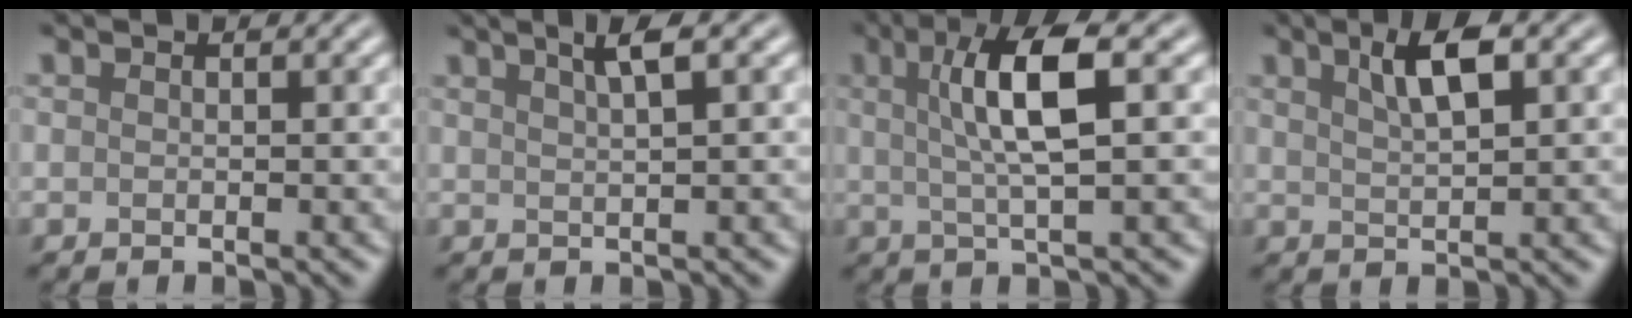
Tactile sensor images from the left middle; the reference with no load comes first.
{"total": 2.5, "force": [1.2, 0.4, 2.1], "torque": [-0.027, 0.011, 0.022]}
{"total": 5.7, "force": [0.9, 1.1, 5.5], "torque": [-0.099, 0.012, 0.023]}
{"total": 3.3, "force": [1.3, 0.8, 2.9], "torque": [-0.057, 0.007, 0.031]}